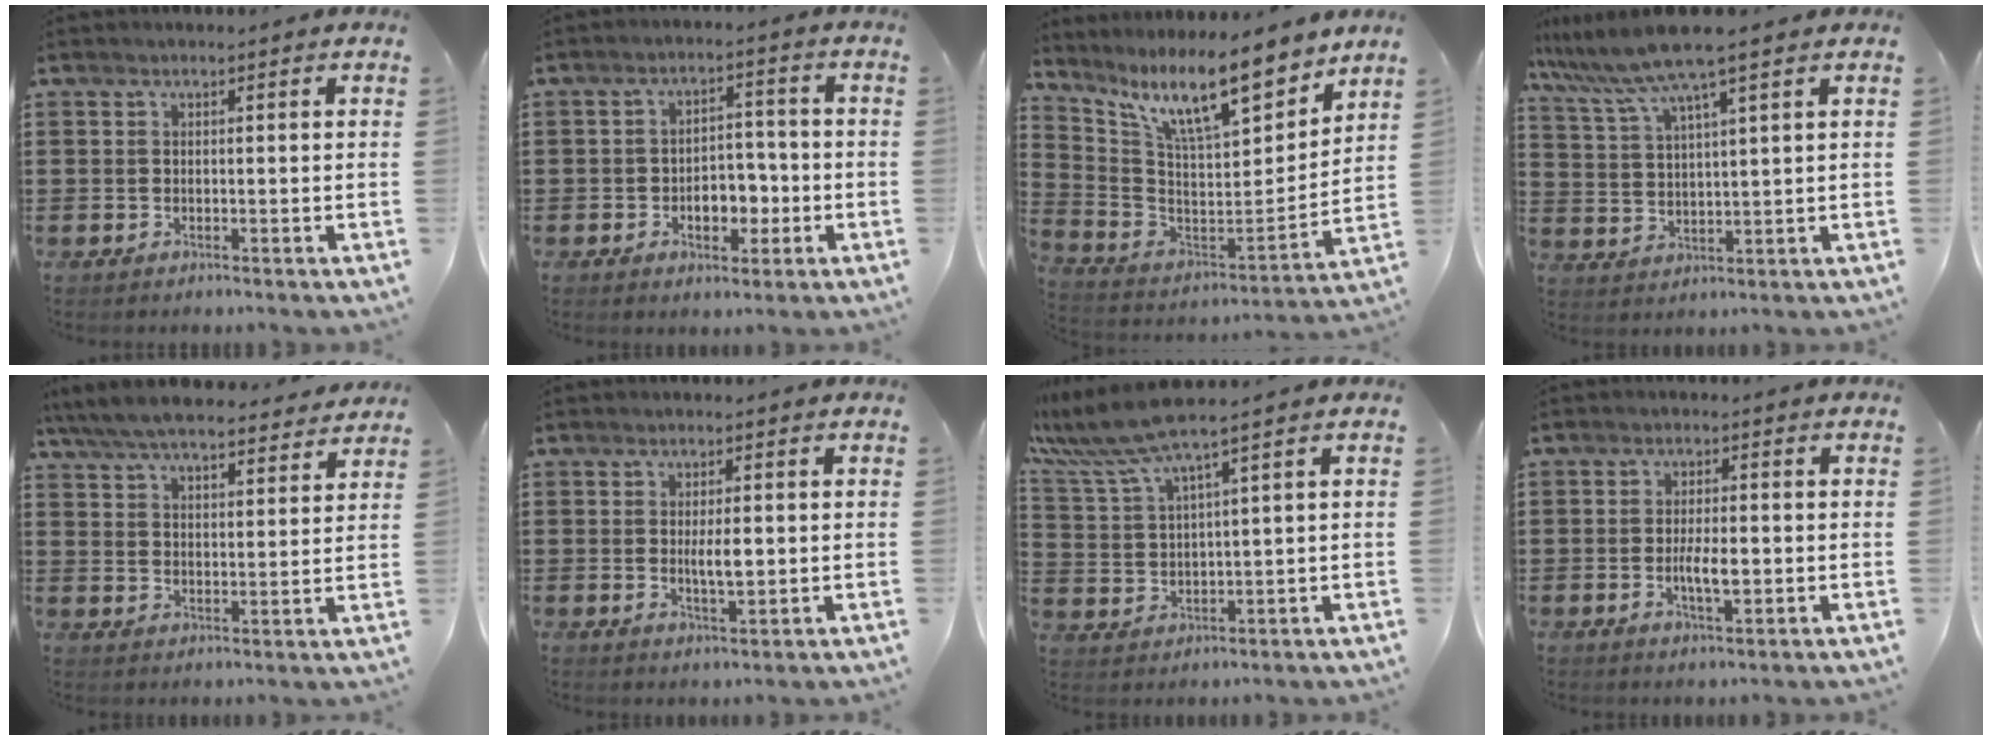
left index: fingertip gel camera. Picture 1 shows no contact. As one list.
[{"total": 5.6, "force": [-1.7, 3.6, 4.0], "torque": [-0.057, 0.005, -0.036]}, {"total": 13.1, "force": [9.8, 2.7, 8.3], "torque": [-0.174, -0.055, 0.168]}, {"total": 7.8, "force": [6.0, -0.2, 5.0], "torque": [-0.122, -0.026, 0.101]}, {"total": 6.8, "force": [6.4, 0.7, 2.3], "torque": [-0.069, -0.030, 0.114]}, {"total": 3.7, "force": [0.2, 1.1, 3.5], "torque": [-0.058, -0.005, 0.001]}, {"total": 6.8, "force": [5.2, 0.2, 4.4], "torque": [-0.119, -0.022, 0.086]}, {"total": 4.5, "force": [-0.6, 1.5, 4.3], "torque": [-0.081, -0.001, -0.013]}]